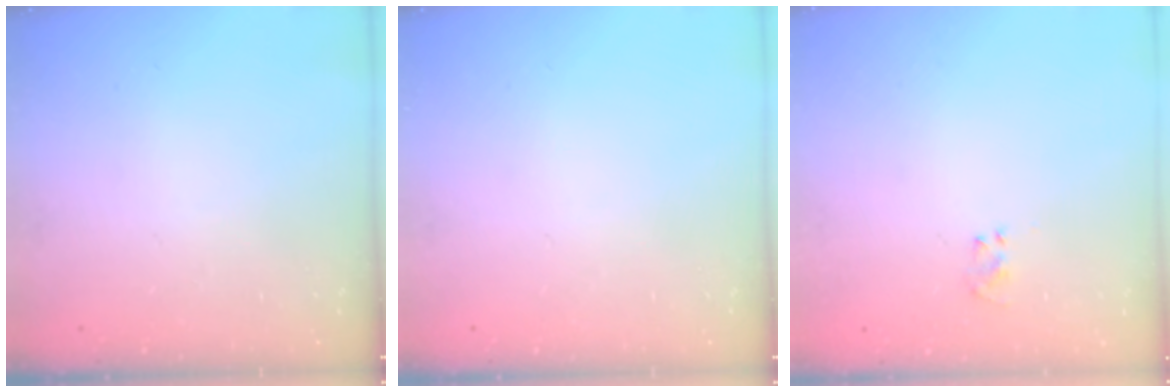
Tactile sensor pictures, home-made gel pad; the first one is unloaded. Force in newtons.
{"total": 0.0}
{"total": 2.3, "press": 2.1, "slide": 0.9}